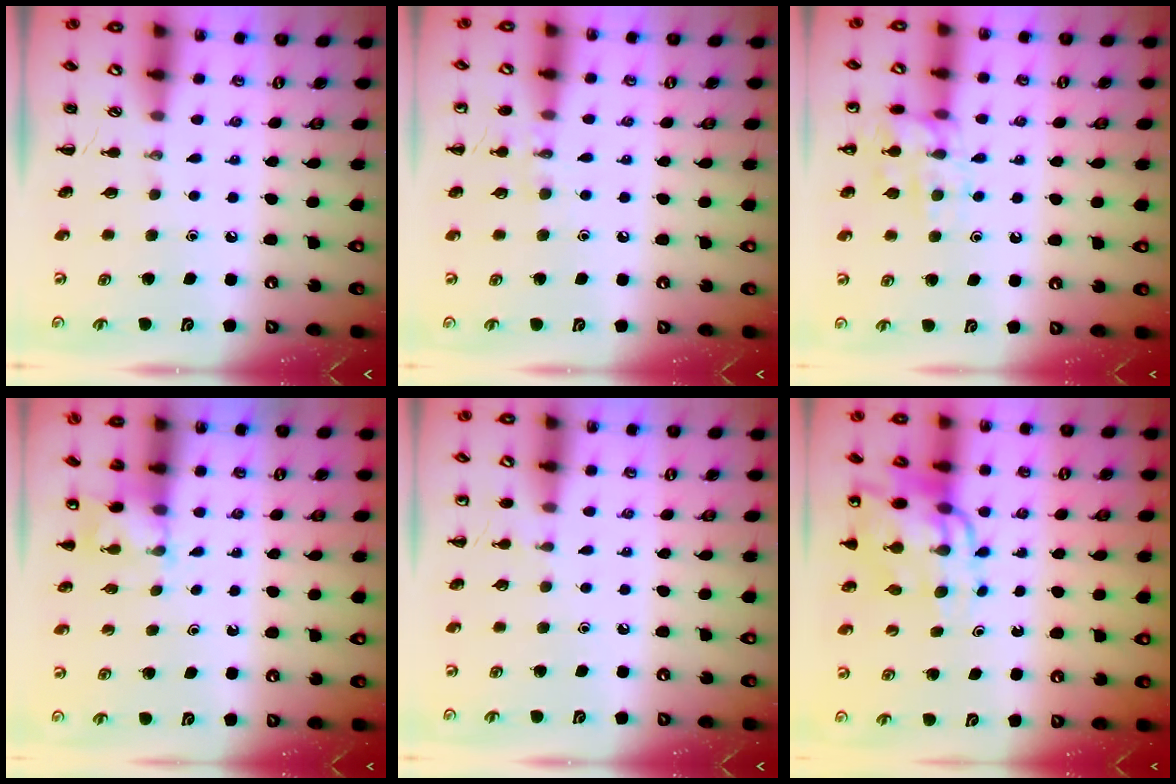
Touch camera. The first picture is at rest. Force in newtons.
{"total": 6.7, "press": 6.6, "slide": 1.6}
{"total": 12.8, "press": 12.8, "slide": 1.0}
{"total": 4.4, "press": 4.2, "slide": 1.3}
{"total": 3.8, "press": 3.6, "slide": 1.3}
{"total": 13.1, "press": 12.5, "slide": 4.1}